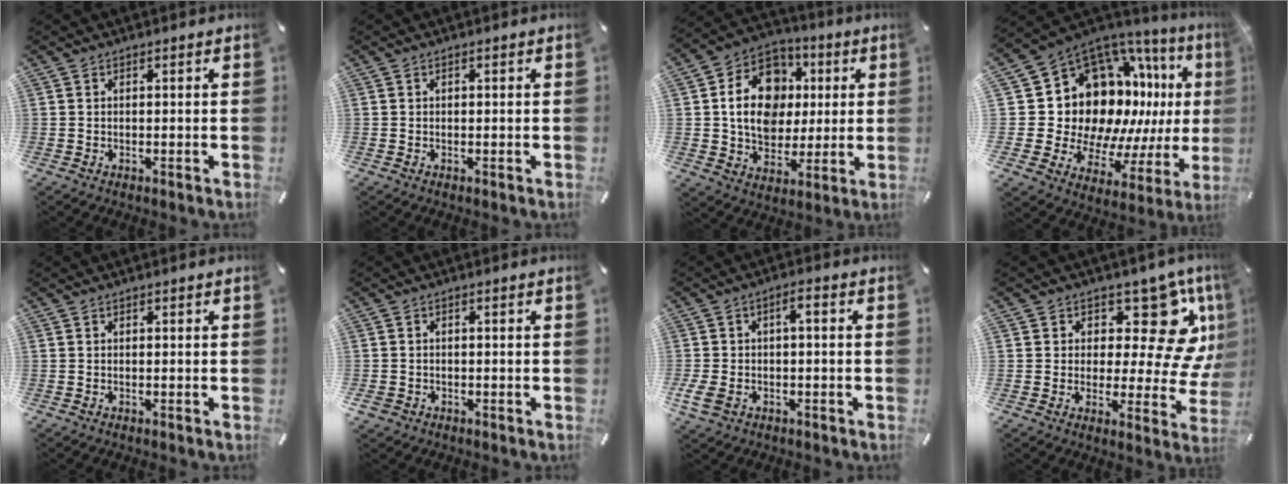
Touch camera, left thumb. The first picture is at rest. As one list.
[{"total": 0.0}, {"total": 15.7, "force": [1.9, 13.1, 8.3], "torque": [-0.151, 0.009, 0.037]}, {"total": 19.6, "force": [5.3, 14.9, 11.6], "torque": [-0.207, -0.084, 0.136]}, {"total": 0.0}, {"total": 1.8, "force": [-0.9, 1.5, 0.5], "torque": [-0.009, 0.004, -0.019]}, {"total": 6.2, "force": [-1.9, 3.6, 4.7], "torque": [-0.098, 0.009, -0.036]}, {"total": 16.7, "force": [8.2, 8.6, 11.8], "torque": [-0.144, -0.067, 0.131]}]